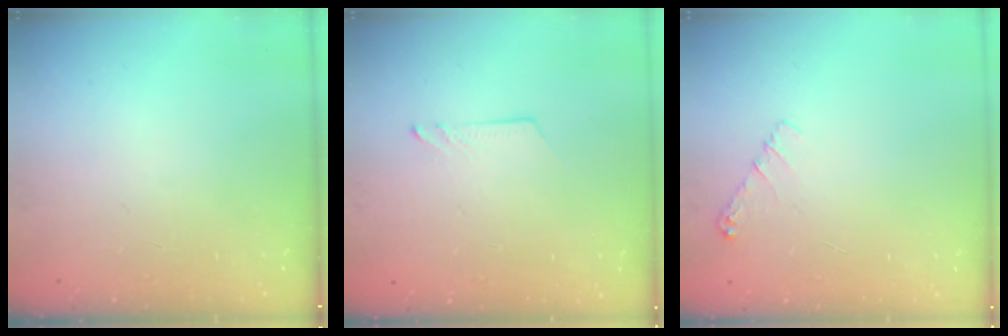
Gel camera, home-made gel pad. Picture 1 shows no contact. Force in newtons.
{"total": 1.2, "press": 1.2, "slide": 0.1}
{"total": 4.1, "press": 4.1, "slide": 0.6}